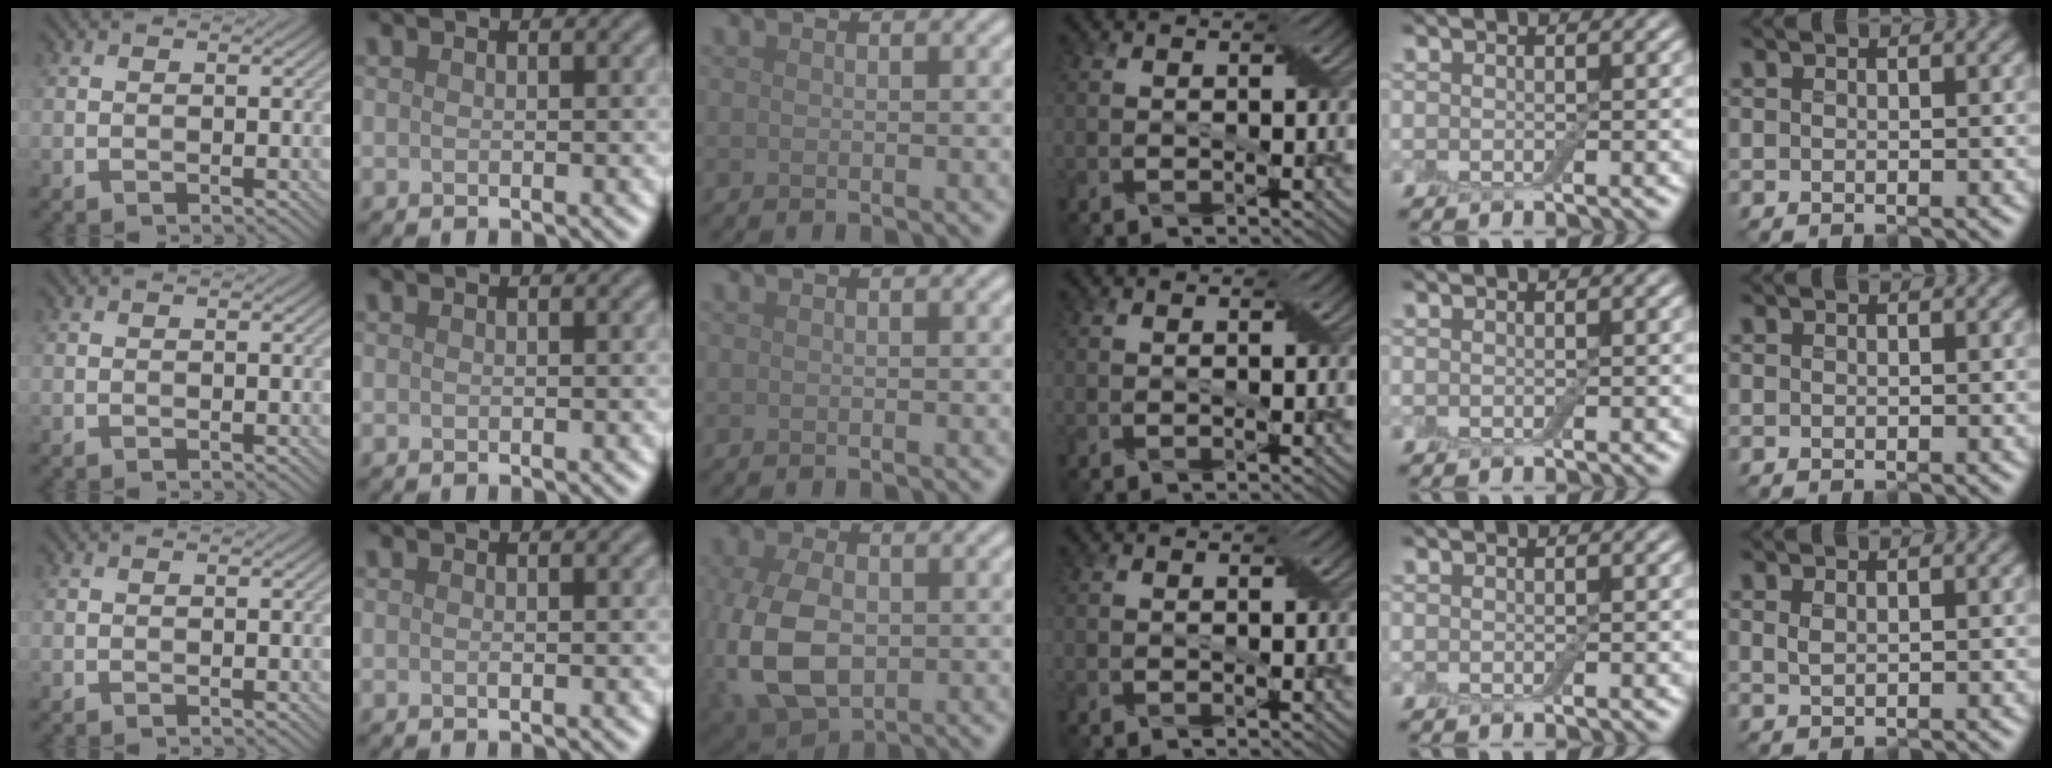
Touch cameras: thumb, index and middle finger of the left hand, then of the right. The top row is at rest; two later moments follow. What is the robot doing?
{"motion": "extract", "object": "drawer"}